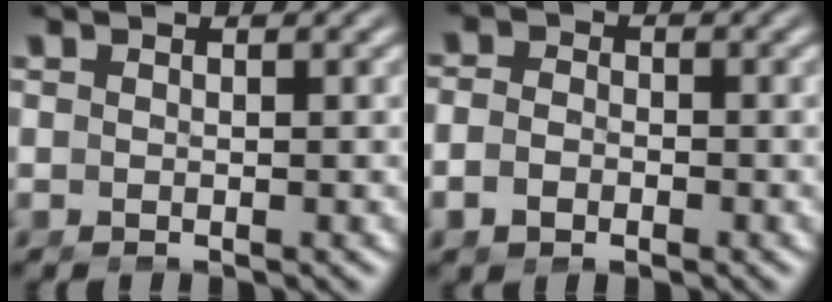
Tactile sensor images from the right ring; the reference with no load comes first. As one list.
[{"total": 2.3, "force": [-1.2, 1.6, 1.1], "torque": [-0.028, -0.014, -0.019]}]